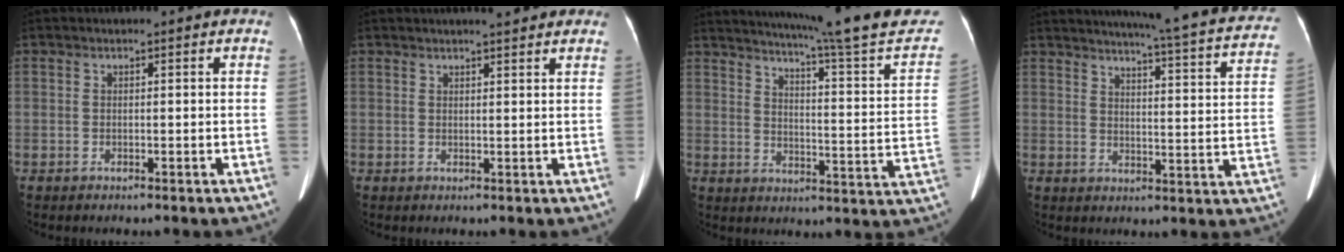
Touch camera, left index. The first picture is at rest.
{"total": 5.1, "force": [4.4, 0.6, 2.6], "torque": [-0.029, 0.014, 0.050]}
{"total": 25.0, "force": [22.4, -0.1, 11.1], "torque": [-0.159, -0.074, 0.271]}
{"total": 23.3, "force": [20.9, 1.4, 10.2], "torque": [-0.136, -0.058, 0.236]}